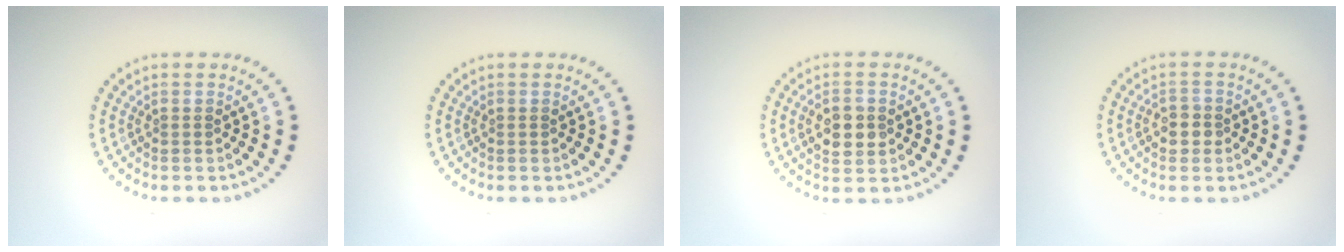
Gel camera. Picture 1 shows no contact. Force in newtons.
{"total": 0.0}
{"total": 2.9, "press": 2.9, "slide": 0.2}
{"total": 1.7, "press": 1.7, "slide": 0.3}